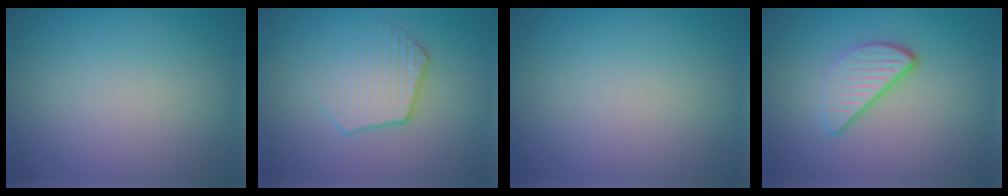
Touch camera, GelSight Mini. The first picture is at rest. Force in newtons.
{"total": 2.3, "press": 1.8, "slide": 1.4}
{"total": 0.0}
{"total": 3.2, "press": 2.5, "slide": 1.9}